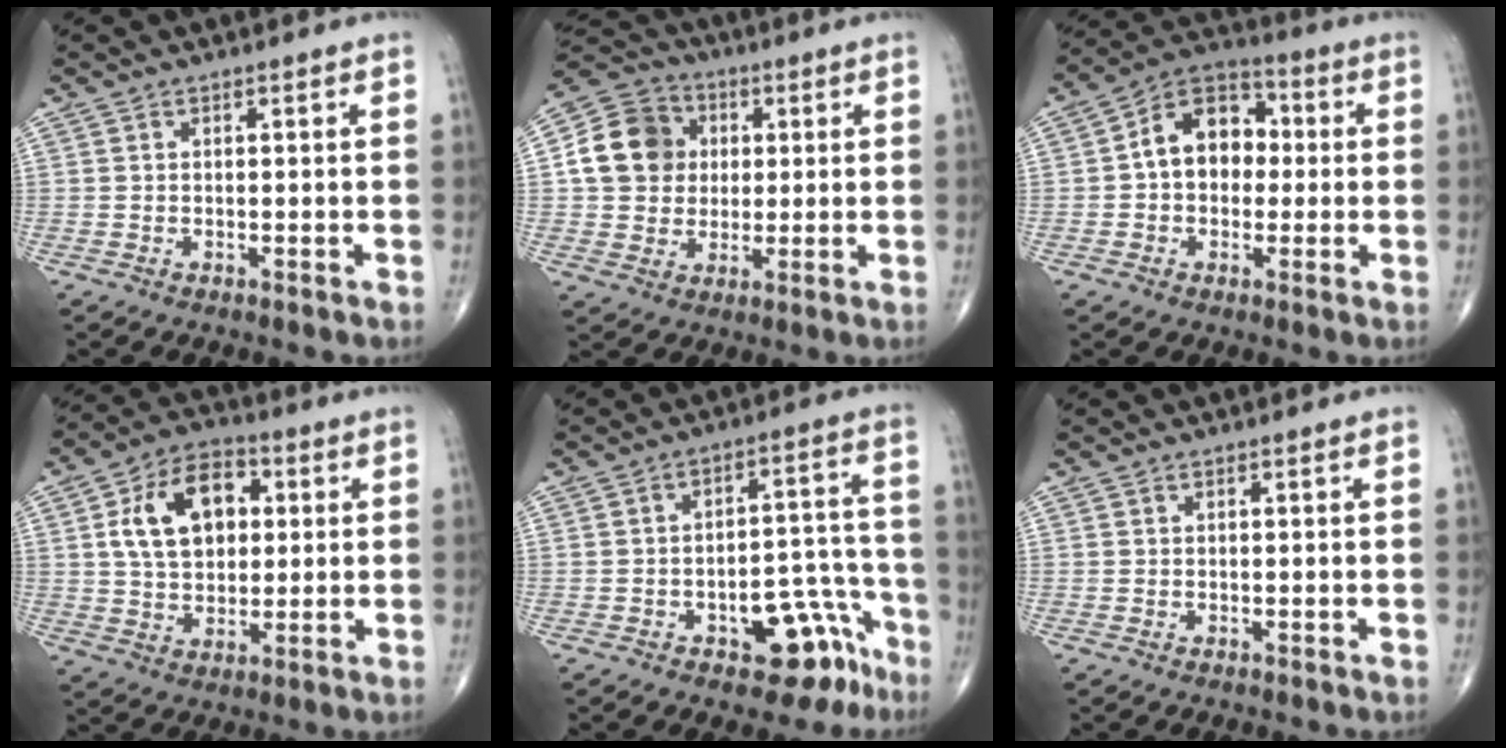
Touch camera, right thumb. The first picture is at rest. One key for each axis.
{"total": 12.6, "fx": 1.8, "fy": 11.0, "fz": 5.9, "tx": -0.086, "ty": 0.010, "tz": 0.023}
{"total": 11.9, "fx": 0.7, "fy": 8.7, "fz": 8.1, "tx": -0.096, "ty": 0.031, "tz": -0.001}
{"total": 14.1, "fx": 3.2, "fy": 9.4, "fz": 10.0, "tx": -0.143, "ty": 0.009, "tz": 0.052}
{"total": 11.8, "fx": -6.8, "fy": 5.8, "fz": 7.7, "tx": -0.053, "ty": 0.063, "tz": -0.085}
{"total": 0.0}